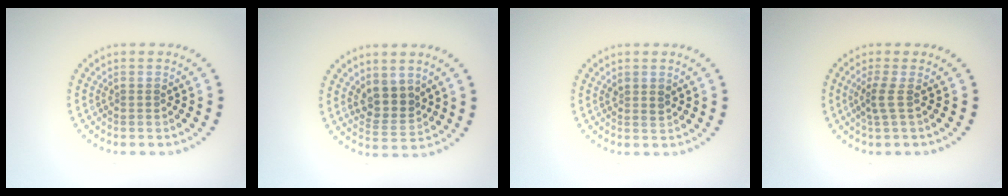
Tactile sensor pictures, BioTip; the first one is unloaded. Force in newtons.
{"total": 3.0, "press": 2.6, "slide": 1.6}
{"total": 1.0, "press": 0.9, "slide": 0.5}
{"total": 1.8, "press": 1.1, "slide": 1.4}